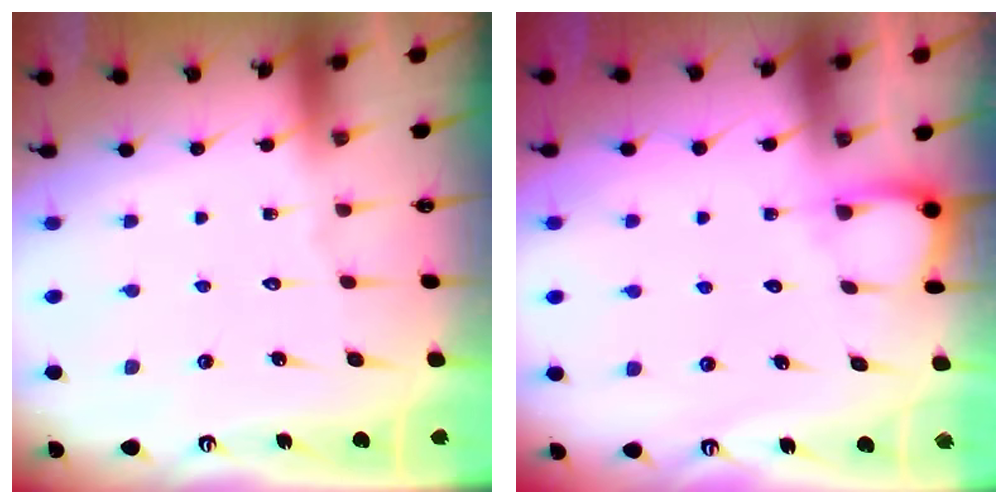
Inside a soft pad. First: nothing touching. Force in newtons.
{"total": 3.8, "press": 3.7, "slide": 0.4}